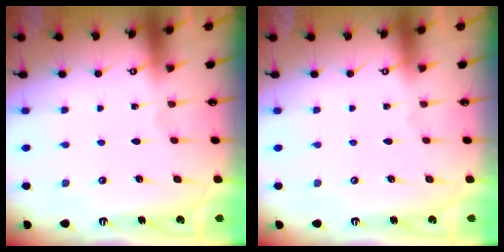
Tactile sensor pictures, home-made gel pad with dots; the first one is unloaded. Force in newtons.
{"total": 0.0}